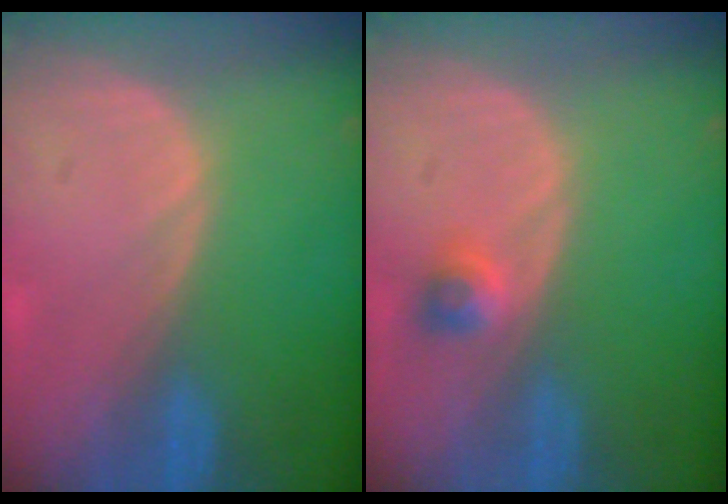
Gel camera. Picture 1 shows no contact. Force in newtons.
{"total": 2.4, "press": 2.0, "slide": 1.2}